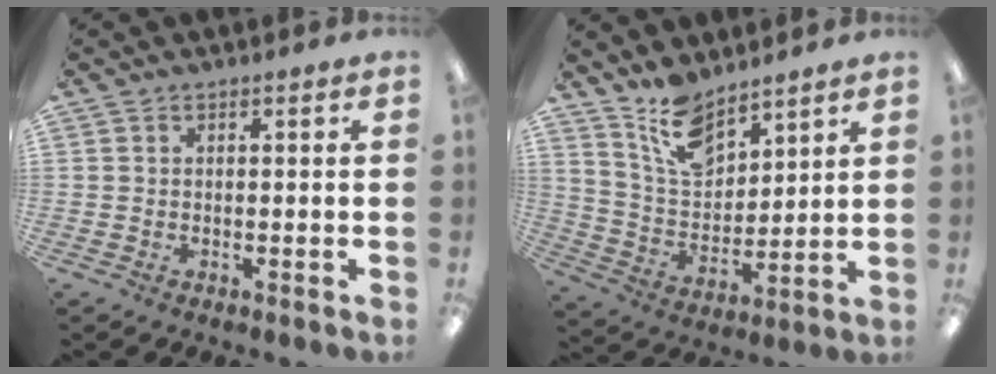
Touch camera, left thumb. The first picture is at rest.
{"total": 11.5, "force": [9.3, 5.0, 4.6], "torque": [-0.105, -0.045, 0.176]}